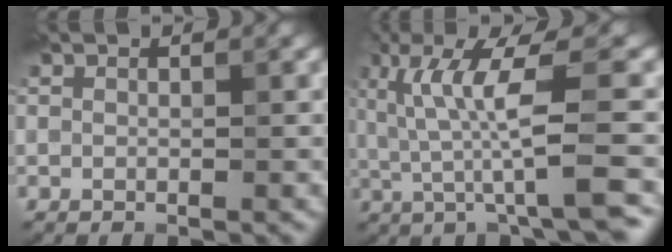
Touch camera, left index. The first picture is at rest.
{"total": 8.2, "force": [0.8, 1.3, 8.1], "torque": [-0.130, 0.012, 0.015]}